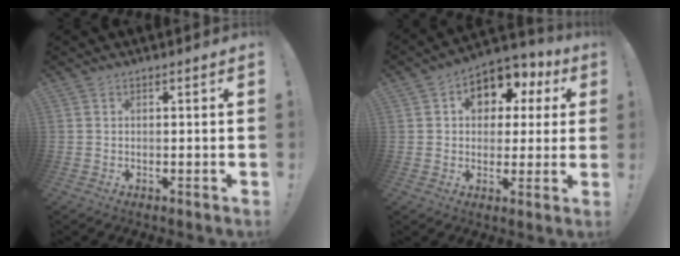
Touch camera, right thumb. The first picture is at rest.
{"total": 10.2, "force": [3.5, 7.7, 5.8], "torque": [-0.077, -0.015, 0.068]}